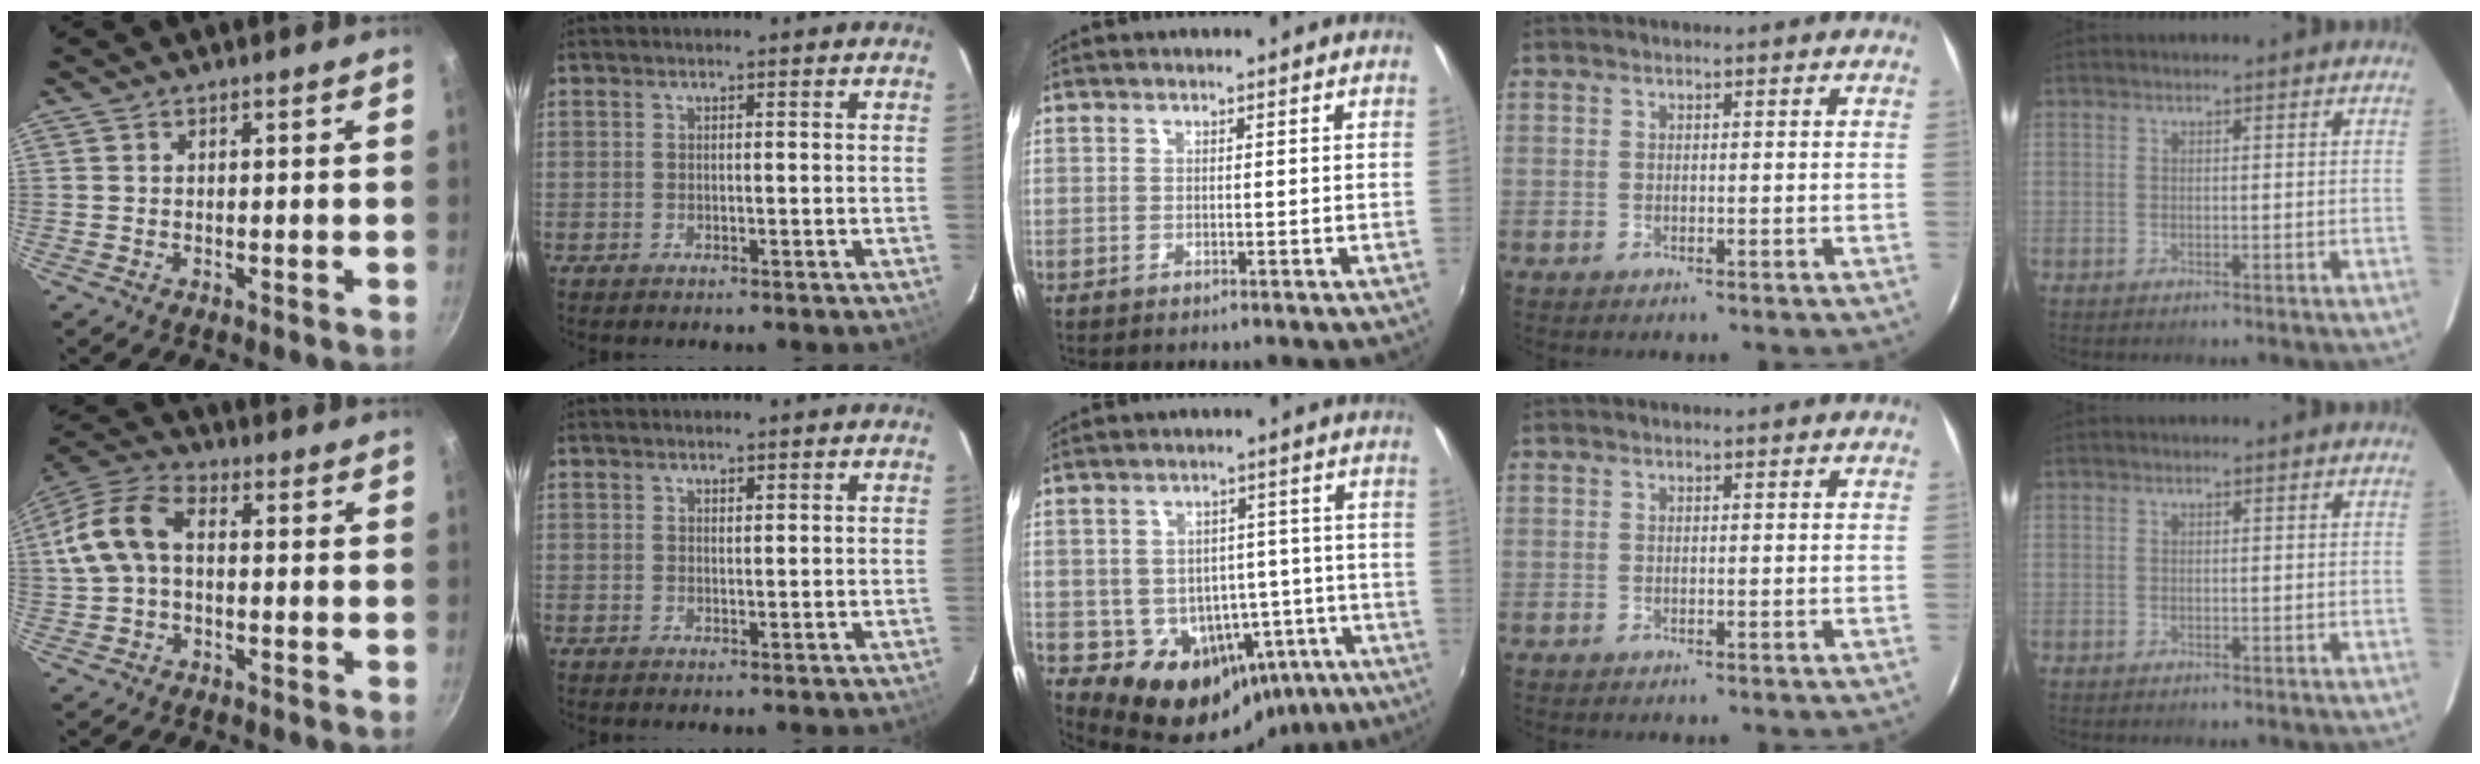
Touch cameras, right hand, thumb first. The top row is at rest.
{"thumb": {"total": 10.6, "force": [0.4, 6.6, 8.3], "torque": [-0.163, 0.034, -0.007]}, "index": {"total": 0.7, "force": [0.5, 0.3, 0.3], "torque": [-0.004, 0.001, 0.010]}, "middle": {"total": 16.3, "force": [-6.4, 13.5, 6.5], "torque": [-0.134, 0.029, -0.050]}}